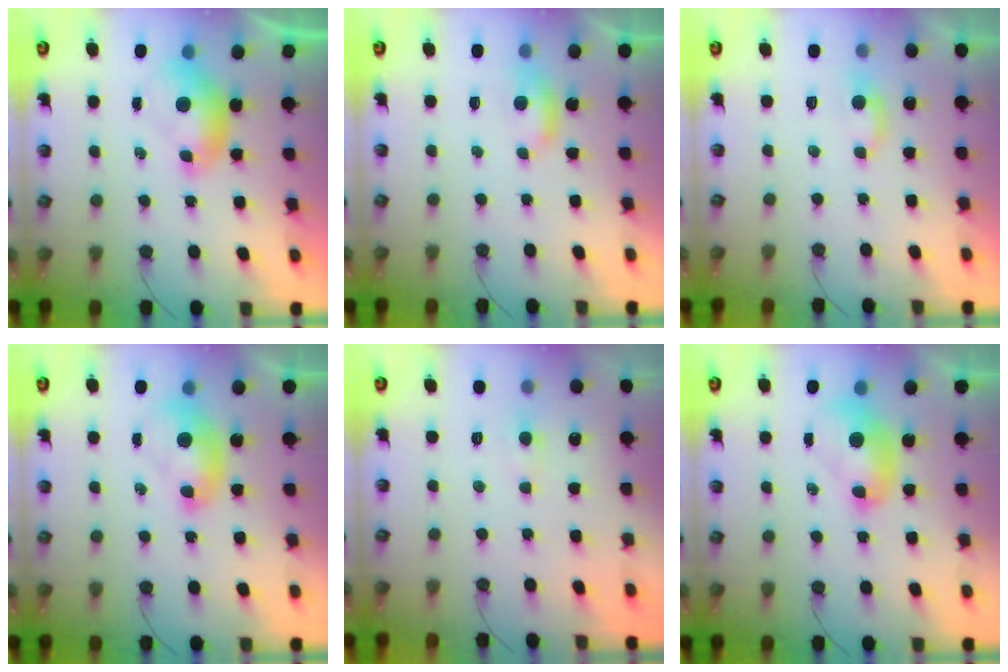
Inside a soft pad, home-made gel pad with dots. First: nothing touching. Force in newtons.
{"total": 2.6, "press": 2.6, "slide": 0.4}
{"total": 2.1, "press": 2.0, "slide": 0.5}
{"total": 1.3, "press": 1.3, "slide": 0.3}
{"total": 1.6, "press": 1.6, "slide": 0.5}
{"total": 2.0, "press": 2.0, "slide": 0.2}